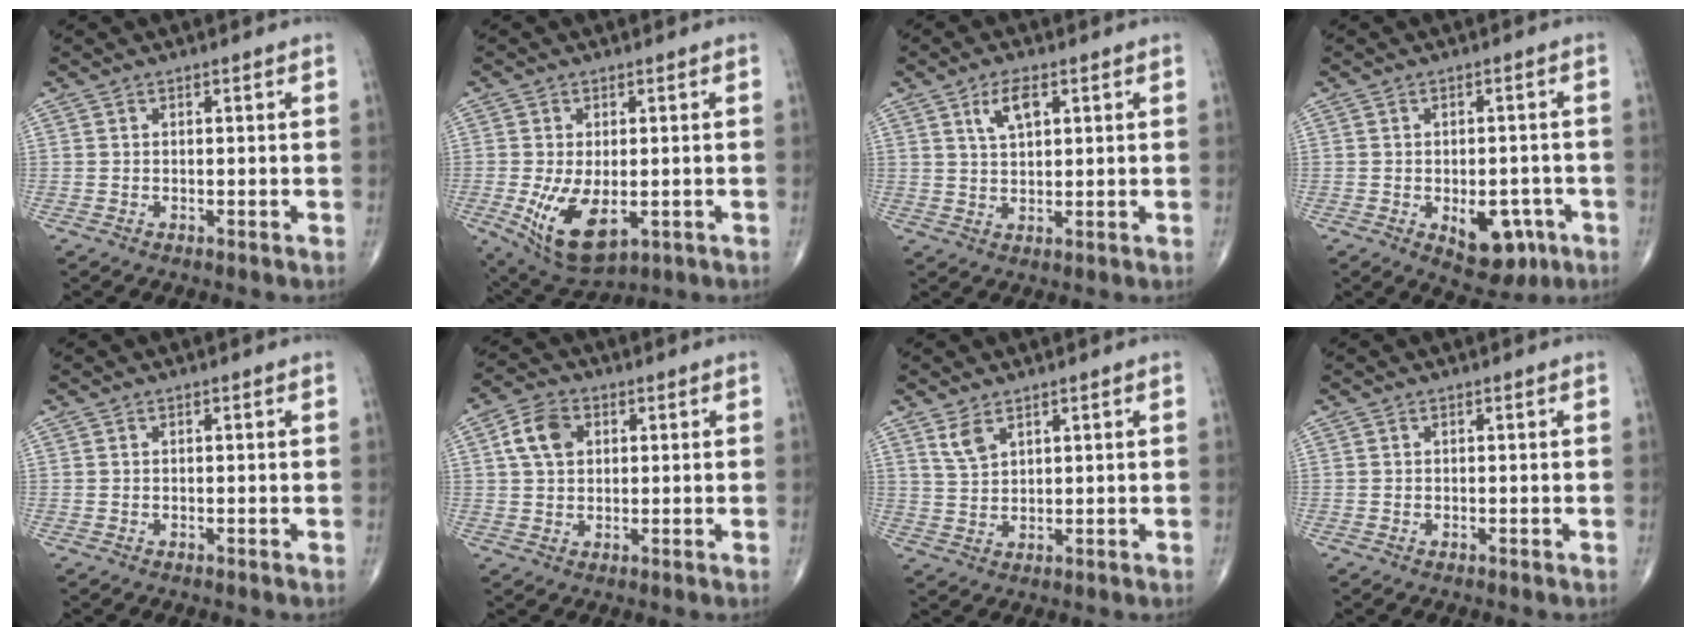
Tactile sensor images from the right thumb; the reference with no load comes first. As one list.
[{"total": 10.8, "force": [-2.4, 5.7, 8.9], "torque": [-0.158, -0.018, -0.024]}, {"total": 5.2, "force": [2.3, 2.3, 4.0], "torque": [-0.070, -0.006, 0.045]}, {"total": 9.0, "force": [-3.3, 5.2, 6.5], "torque": [-0.060, 0.012, -0.033]}, {"total": 0.0}, {"total": 6.8, "force": [1.9, 4.8, 4.3], "torque": [-0.073, 0.008, 0.029]}, {"total": 3.6, "force": [2.4, 1.7, 2.1], "torque": [-0.041, -0.011, 0.055]}, {"total": 0.0}]